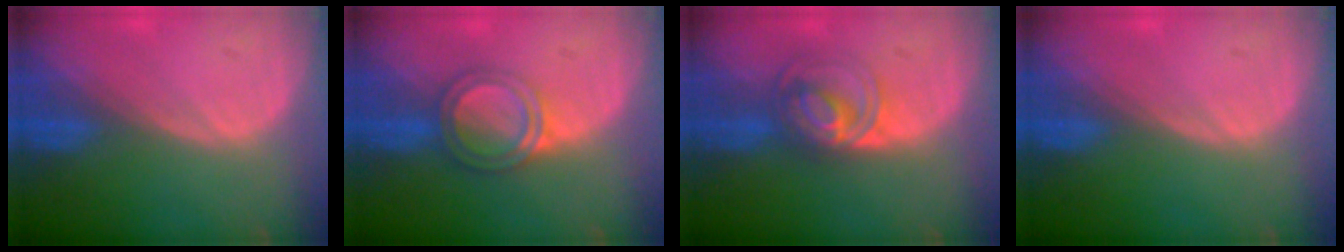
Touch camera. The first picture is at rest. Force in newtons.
{"total": 5.1, "press": 4.7, "slide": 2.1}
{"total": 6.6, "press": 5.8, "slide": 3.2}
{"total": 0.0}